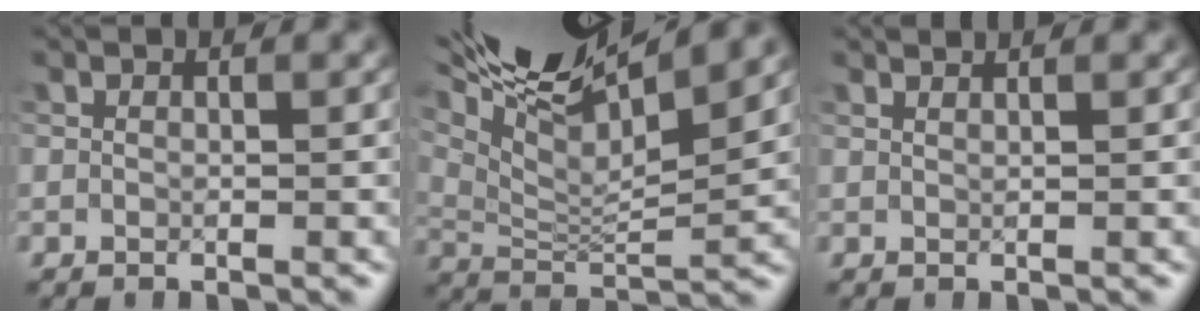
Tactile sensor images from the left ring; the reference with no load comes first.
{"total": 13.2, "force": [8.6, 3.6, 9.4], "torque": [-0.172, 0.030, 0.141]}
{"total": 0.8, "force": [0.8, -0.2, 0.0], "torque": [-0.004, -0.005, 0.010]}